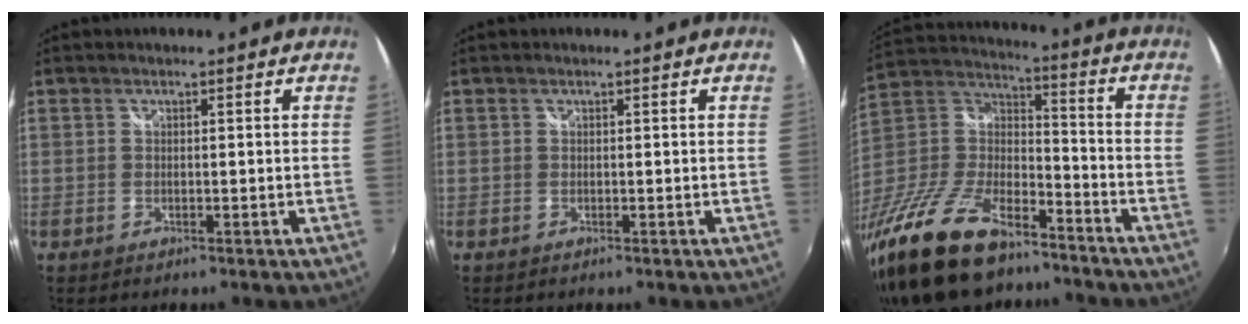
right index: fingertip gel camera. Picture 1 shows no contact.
{"total": 0.0}
{"total": 27.3, "force": [-18.3, 12.3, 16.1], "torque": [-0.358, -0.017, -0.313]}